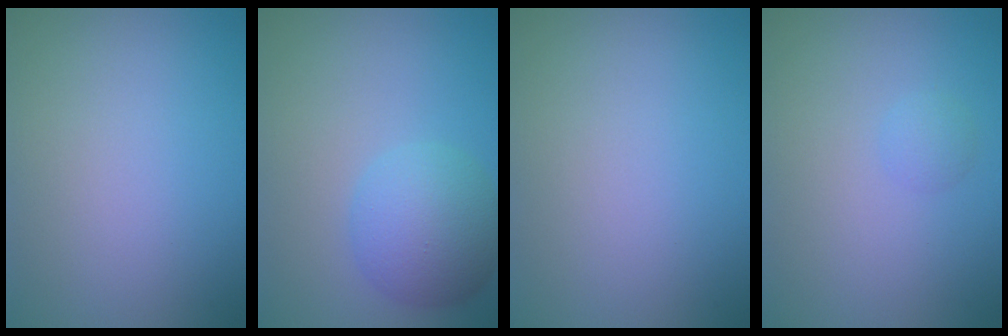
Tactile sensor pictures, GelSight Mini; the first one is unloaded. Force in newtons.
{"total": 5.2, "press": 5.2, "slide": 0.2}
{"total": 0.0}
{"total": 0.9, "press": 0.8, "slide": 0.1}